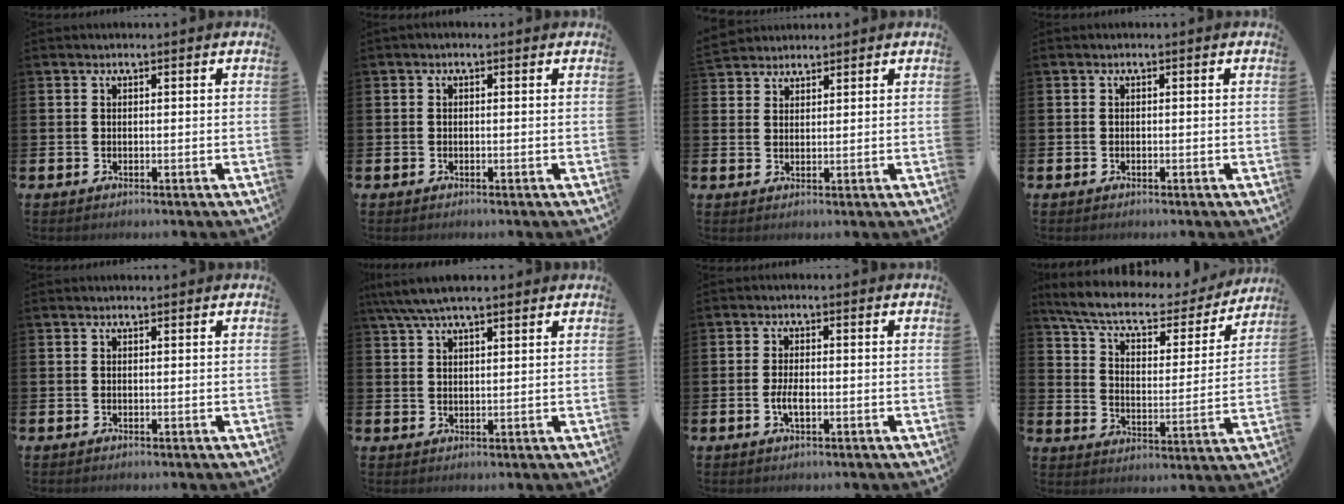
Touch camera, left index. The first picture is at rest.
{"total": 0.0}
{"total": 2.9, "force": [2.8, 0.6, -0.5], "torque": [0.001, -0.008, 0.054]}
{"total": 0.0}
{"total": 0.0}
{"total": 5.5, "force": [4.6, 1.3, 2.7], "torque": [-0.071, -0.002, 0.086]}
{"total": 2.6, "force": [-0.6, 1.0, 2.3], "torque": [-0.041, 0.000, -0.012]}
{"total": 8.1, "force": [7.1, 2.2, 3.3], "torque": [-0.095, -0.048, 0.118]}